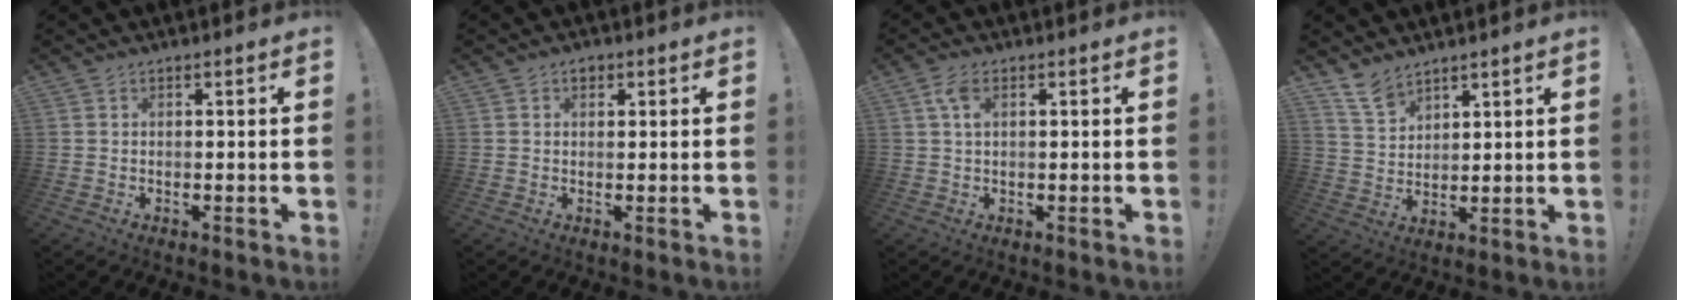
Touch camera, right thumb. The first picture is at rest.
{"total": 2.0, "force": [1.2, 1.3, 1.0], "torque": [-0.005, -0.003, 0.019]}
{"total": 4.1, "force": [1.5, 2.0, 3.3], "torque": [-0.068, 0.000, 0.024]}
{"total": 8.3, "force": [6.9, 4.0, 2.4], "torque": [-0.059, -0.041, 0.136]}